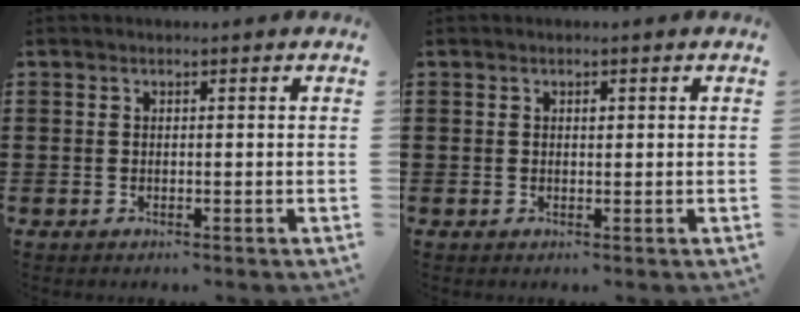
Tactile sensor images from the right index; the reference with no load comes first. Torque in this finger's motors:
{"motor_torque": [0.06, -0.02, 0.00, 0.00]}